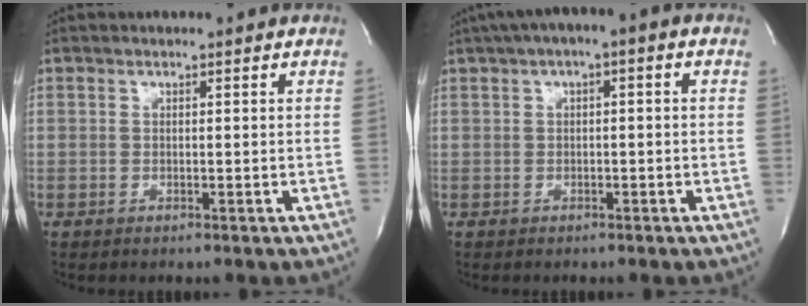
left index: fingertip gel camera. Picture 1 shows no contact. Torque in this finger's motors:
{"motor_torque": [0.38, -0.48, 0.91, 0.17]}